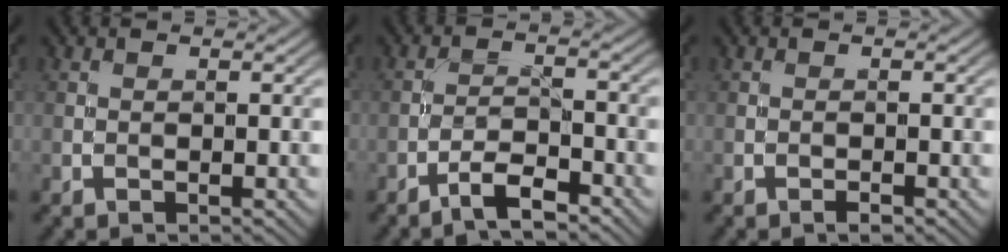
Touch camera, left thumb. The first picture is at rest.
{"total": 4.2, "force": [-3.4, 0.9, 2.4], "torque": [-0.044, 0.006, -0.067]}
{"total": 0.7, "force": [-0.5, 0.2, 0.4], "torque": [-0.005, 0.001, -0.010]}